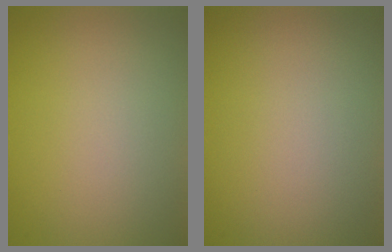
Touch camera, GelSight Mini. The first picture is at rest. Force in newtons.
{"total": 0.0}